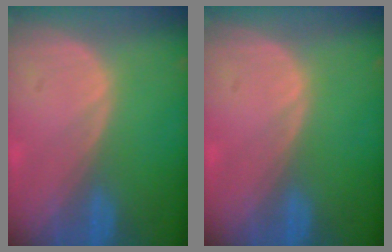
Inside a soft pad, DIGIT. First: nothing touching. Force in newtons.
{"total": 0.0}